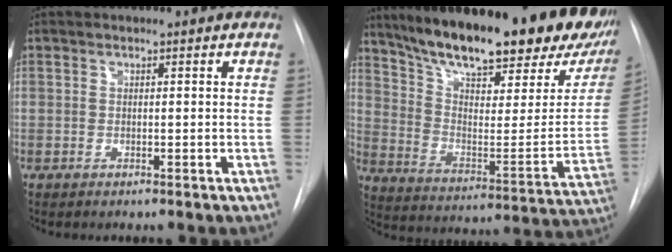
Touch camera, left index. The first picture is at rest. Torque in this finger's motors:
{"motor_torque": [0.51, -0.73, 1.05, 0.21]}